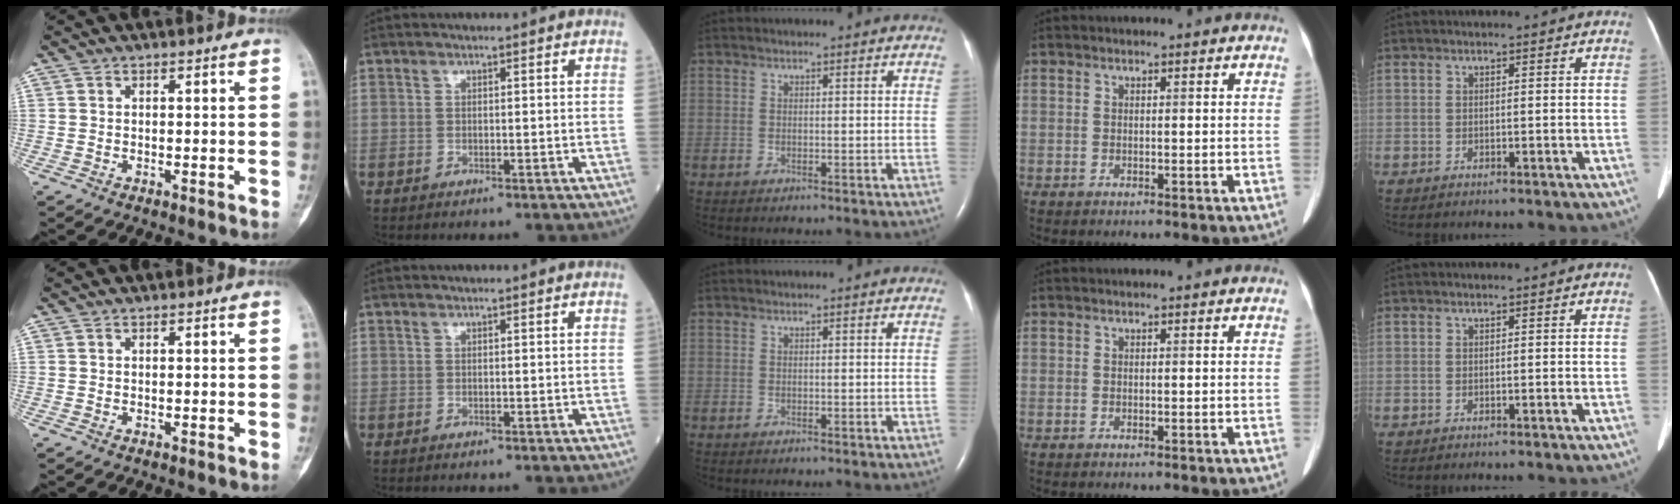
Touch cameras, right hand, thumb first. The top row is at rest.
{}